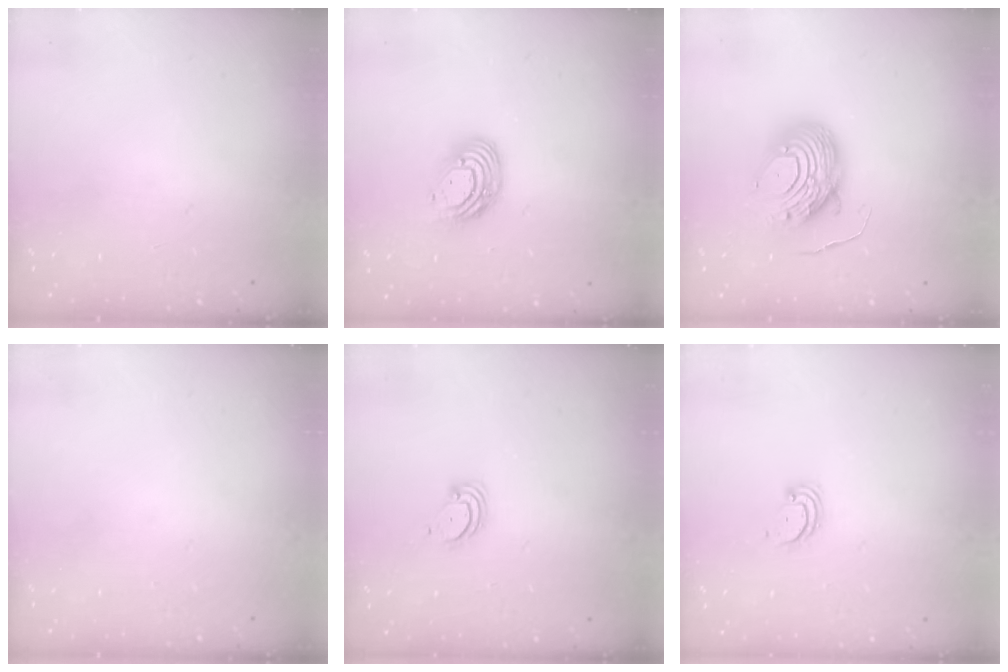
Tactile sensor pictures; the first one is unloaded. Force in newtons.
{"total": 10.1, "press": 10.1, "slide": 0.9}
{"total": 12.1, "press": 12.1, "slide": 1.4}
{"total": 0.0}
{"total": 3.4, "press": 3.3, "slide": 0.3}
{"total": 2.3, "press": 2.3, "slide": 0.2}